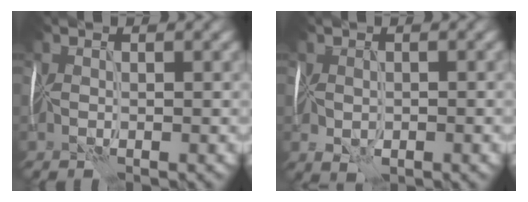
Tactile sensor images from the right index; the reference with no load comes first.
{"total": 2.1, "force": [-0.3, 1.4, 1.5], "torque": [-0.027, -0.008, 0.002]}